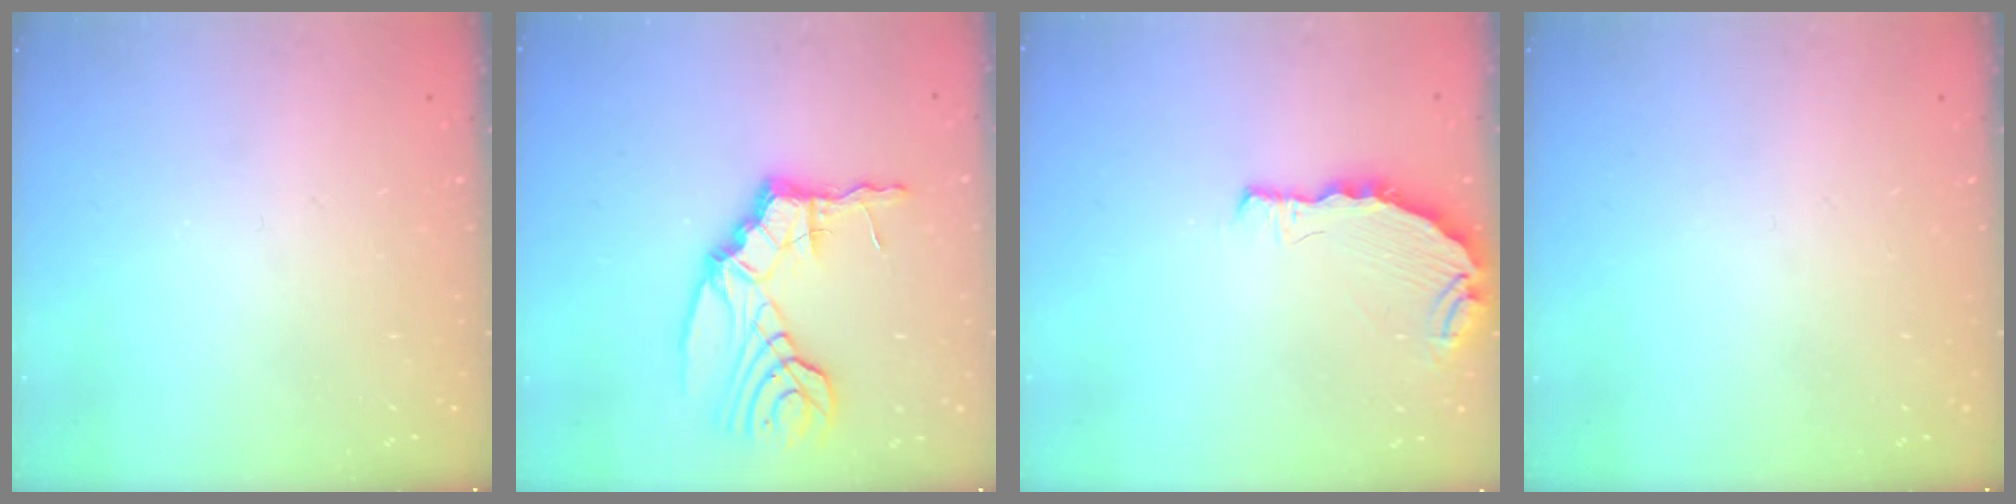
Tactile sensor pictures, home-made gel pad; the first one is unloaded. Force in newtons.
{"total": 11.0, "press": 11.0, "slide": 0.6}
{"total": 7.5, "press": 6.0, "slide": 4.5}
{"total": 0.0}